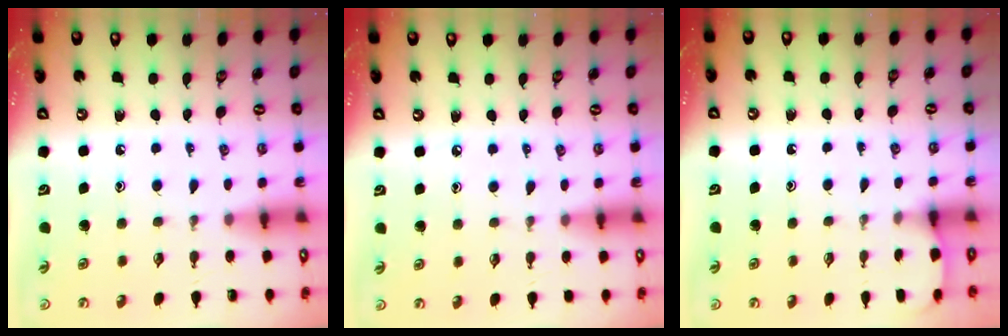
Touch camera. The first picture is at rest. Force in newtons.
{"total": 2.3, "press": 2.3, "slide": 0.4}
{"total": 1.8, "press": 1.8, "slide": 0.2}